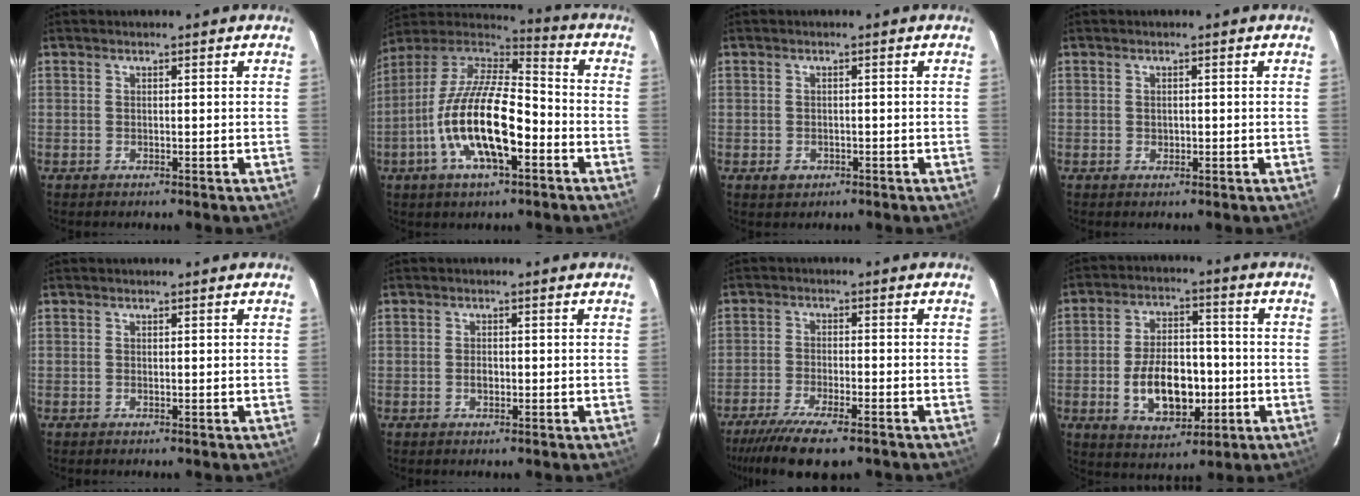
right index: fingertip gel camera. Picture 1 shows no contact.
{"total": 19.6, "force": [-6.4, 7.2, 17.1], "torque": [-0.335, -0.014, -0.124]}
{"total": 2.3, "force": [-1.0, 1.9, 0.7], "torque": [-0.013, -0.001, -0.012]}
{"total": 0.9, "force": [0.0, 0.8, 0.4], "torque": [-0.003, 0.001, 0.000]}
{"total": 0.0}
{"total": 1.4, "force": [-0.3, 1.0, 1.0], "torque": [-0.018, 0.001, -0.007]}
{"total": 12.3, "force": [-9.5, 2.7, 7.3], "torque": [-0.166, -0.041, -0.166]}
{"total": 13.1, "force": [-3.0, 7.6, 10.2], "torque": [-0.197, 0.010, -0.034]}